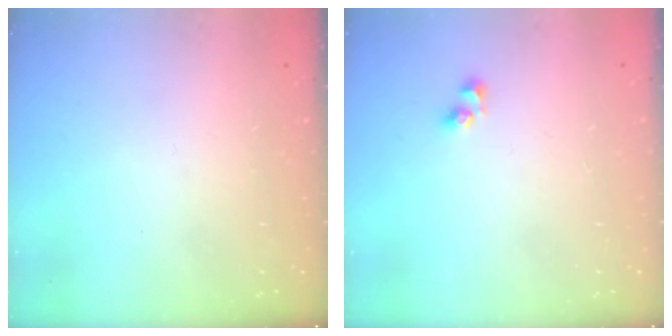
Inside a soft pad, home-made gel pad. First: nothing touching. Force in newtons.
{"total": 3.3, "press": 3.3, "slide": 0.4}